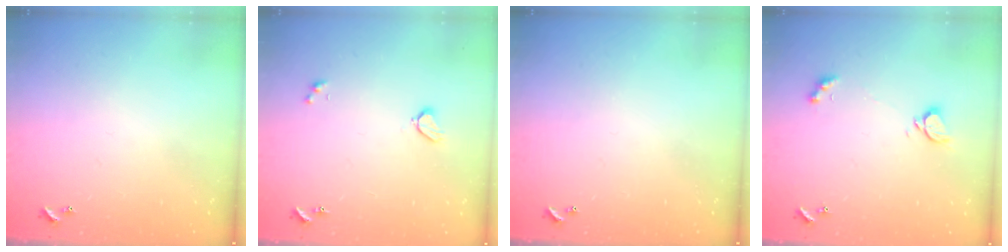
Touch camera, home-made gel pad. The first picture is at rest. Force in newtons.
{"total": 2.3, "press": 2.2, "slide": 0.7}
{"total": 0.0}
{"total": 1.9, "press": 1.9, "slide": 0.5}